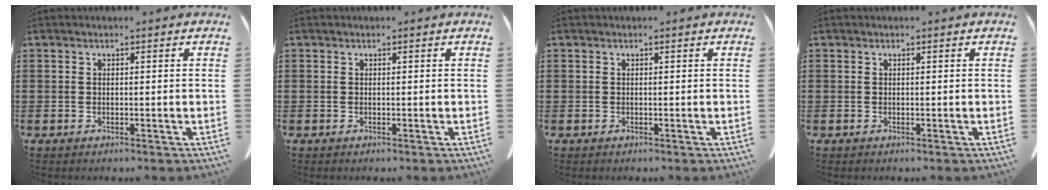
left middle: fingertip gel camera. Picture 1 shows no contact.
{"total": 0.0}
{"total": 0.0}
{"total": 0.0}